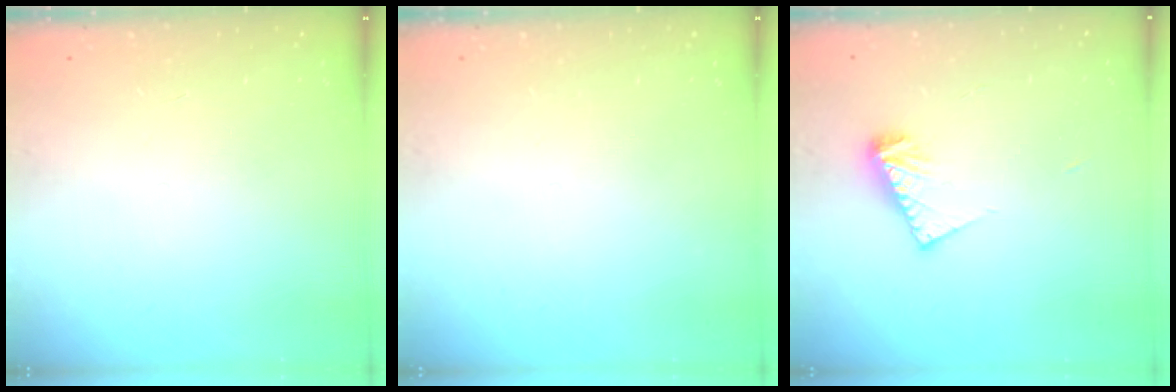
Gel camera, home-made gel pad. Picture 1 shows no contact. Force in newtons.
{"total": 0.0}
{"total": 8.1, "press": 8.1, "slide": 0.9}